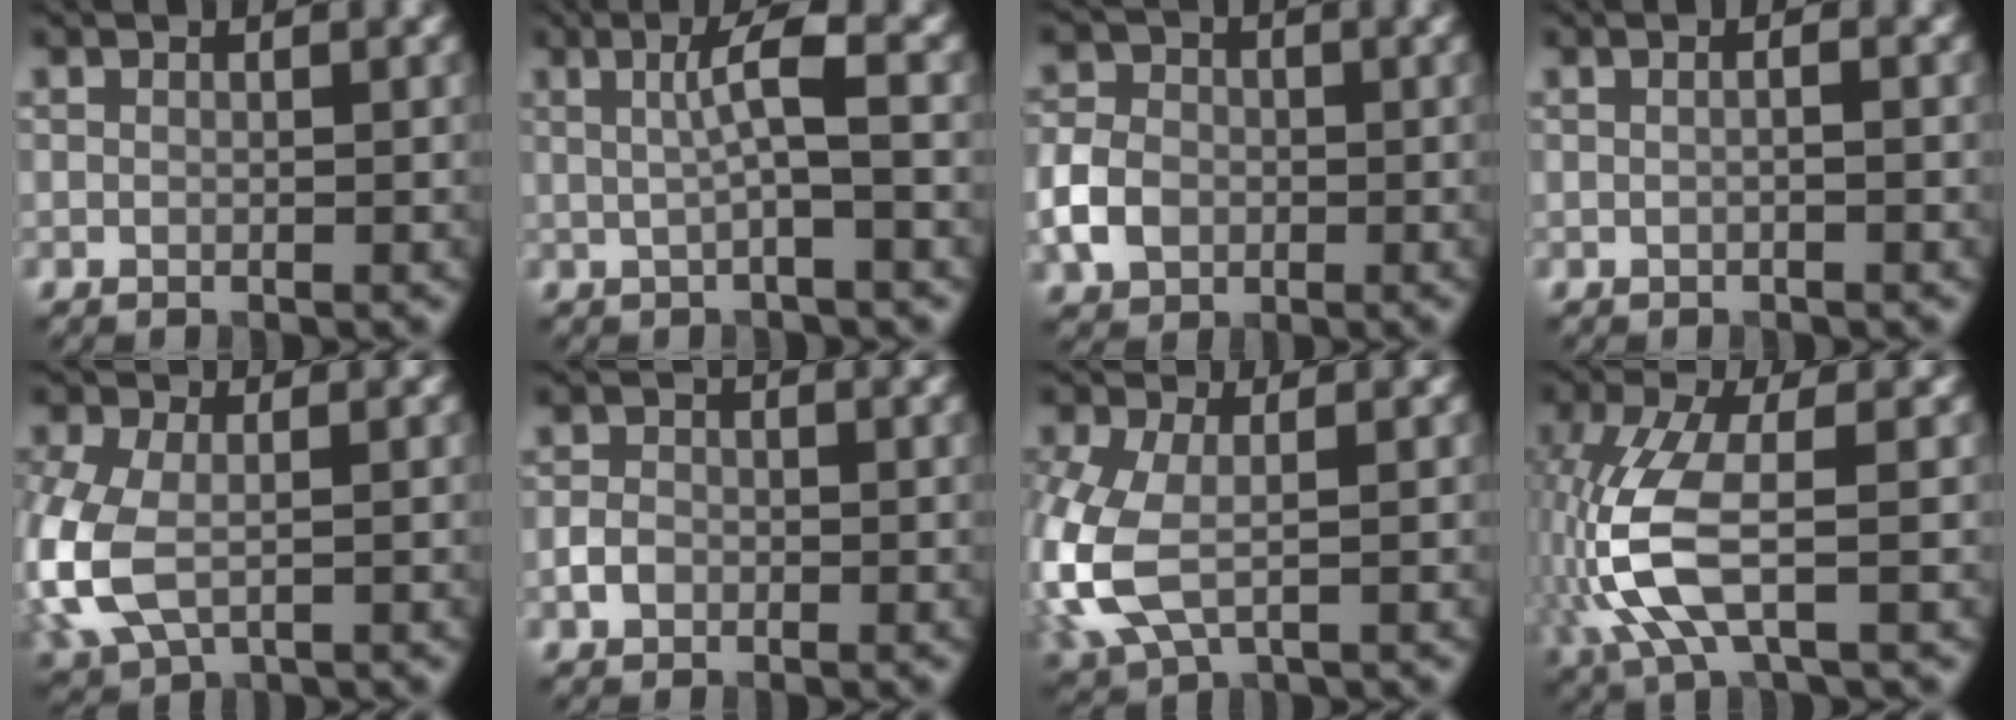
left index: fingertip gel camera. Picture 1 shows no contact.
{"total": 3.5, "force": [0.3, 0.5, 3.5], "torque": [-0.062, 0.005, 0.001]}
{"total": 4.1, "force": [-1.1, 3.3, 2.2], "torque": [-0.046, 0.003, -0.028]}
{"total": 1.3, "force": [0.2, 0.4, 1.2], "torque": [-0.008, -0.008, -0.006]}
{"total": 7.2, "force": [-1.2, 4.6, 5.4], "torque": [-0.149, -0.009, -0.028]}
{"total": 1.7, "force": [-0.6, 1.3, 0.8], "torque": [-0.012, 0.001, -0.016]}
{"total": 6.7, "force": [-0.7, 3.9, 5.4], "torque": [-0.146, -0.006, -0.018]}
{"total": 6.7, "force": [-1.5, 2.4, 6.0], "torque": [-0.157, -0.001, -0.029]}